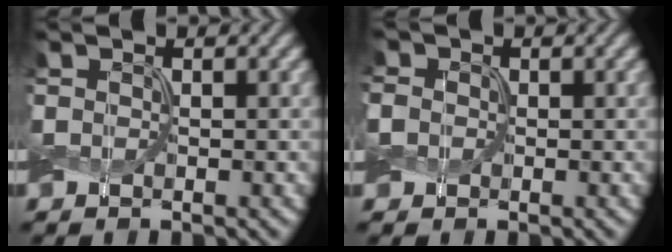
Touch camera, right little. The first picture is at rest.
{"total": 2.3, "force": [0.4, 2.0, 0.9], "torque": [-0.035, 0.009, 0.004]}